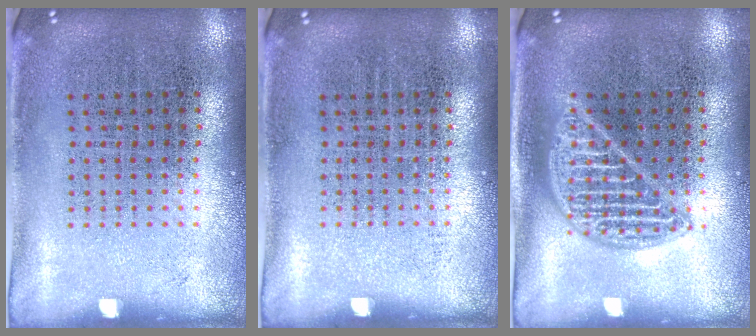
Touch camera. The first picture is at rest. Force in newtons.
{"total": 0.0}
{"total": 2.2, "press": 2.2, "slide": 0.2}